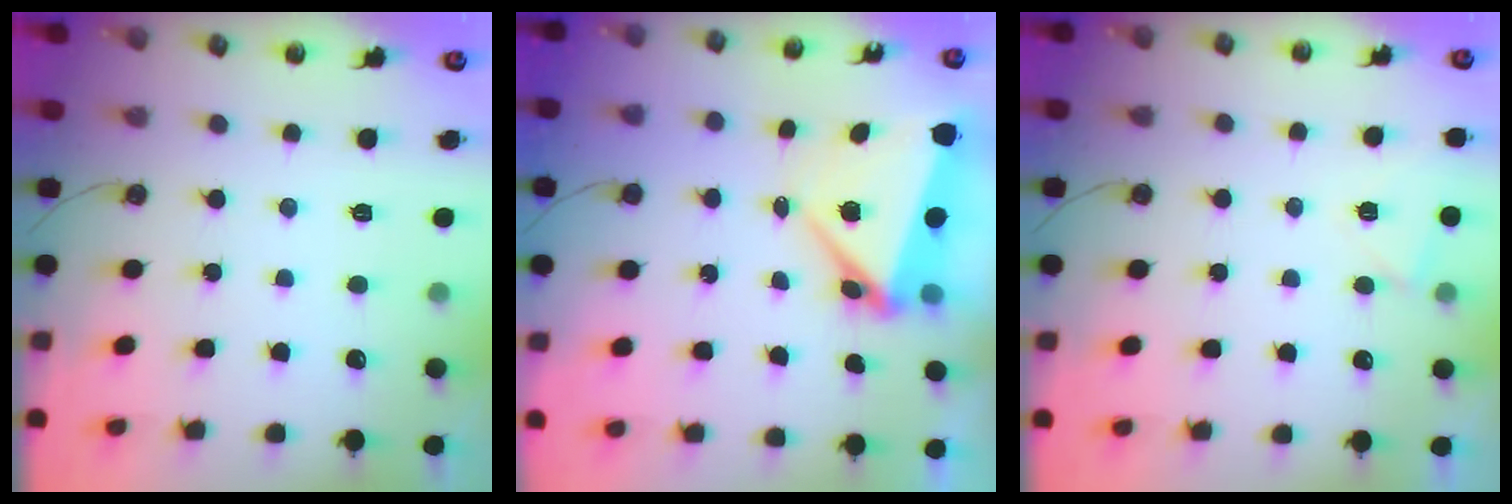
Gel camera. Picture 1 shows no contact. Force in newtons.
{"total": 6.7, "press": 6.7, "slide": 0.5}
{"total": 4.4, "press": 3.4, "slide": 2.8}